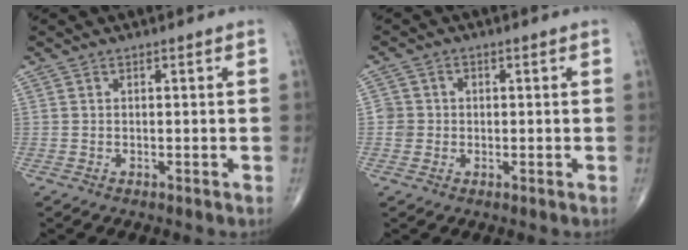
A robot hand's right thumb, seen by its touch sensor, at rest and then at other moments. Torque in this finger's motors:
{"motor_torque": [0.11, 0.08, 0.29, 0.20, -0.01]}